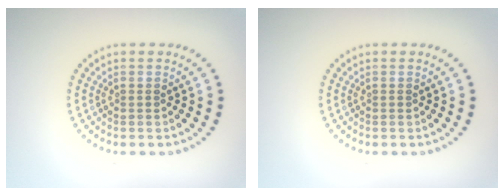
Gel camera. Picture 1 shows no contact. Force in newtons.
{"total": 0.0}